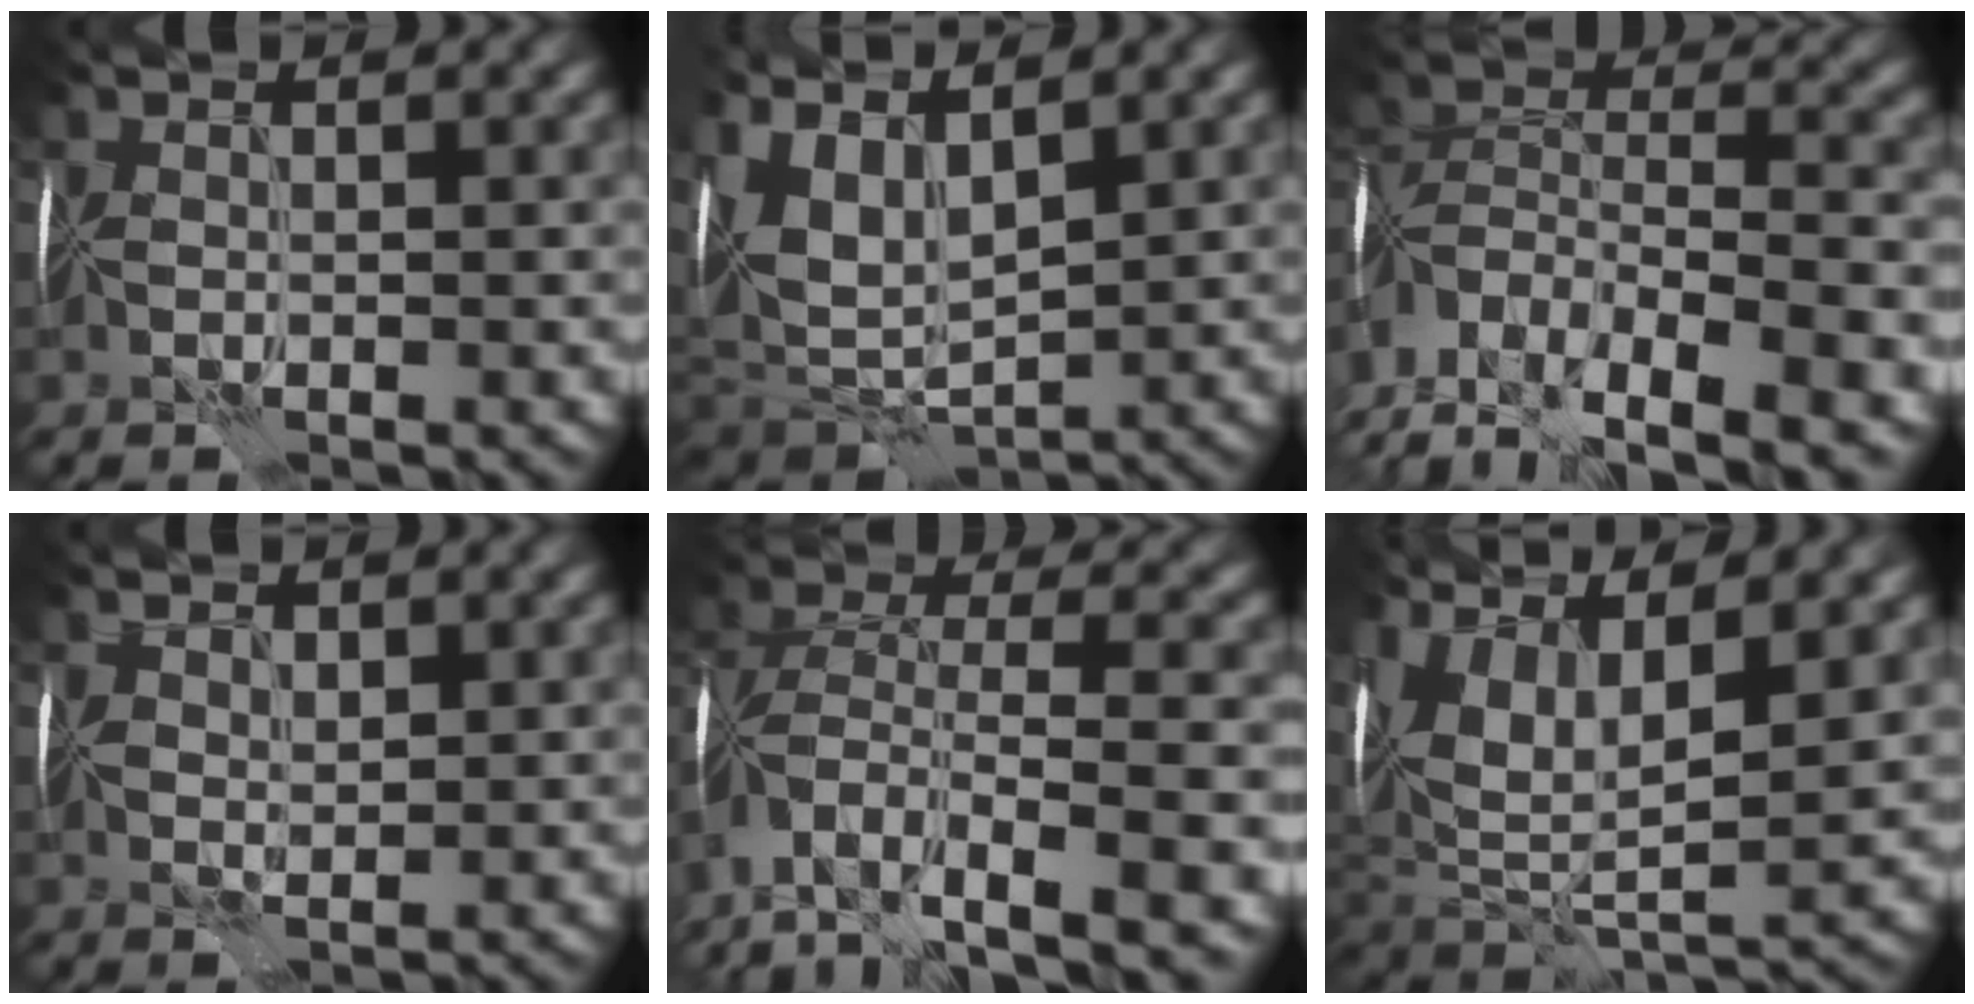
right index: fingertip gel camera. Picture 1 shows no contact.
{"total": 8.7, "force": [2.5, 4.6, 7.0], "torque": [-0.156, -0.006, 0.052]}
{"total": 12.6, "force": [-7.1, 6.3, 8.2], "torque": [-0.165, 0.029, -0.112]}
{"total": 1.8, "force": [1.1, 1.1, 0.9], "torque": [-0.022, 0.003, 0.017]}
{"total": 12.0, "force": [-6.9, 5.8, 7.9], "torque": [-0.167, 0.009, -0.106]}
{"total": 12.1, "force": [5.8, 5.1, 9.3], "torque": [-0.206, 0.016, 0.113]}